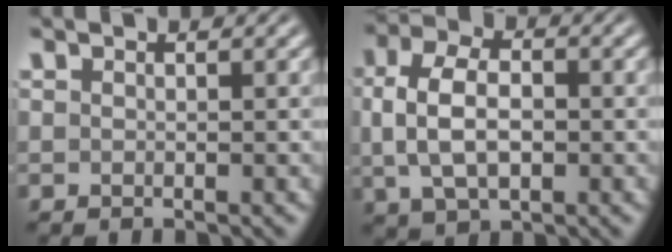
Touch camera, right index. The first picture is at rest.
{"total": 6.3, "force": [0.2, 4.2, 4.7], "torque": [-0.097, -0.004, 0.010]}